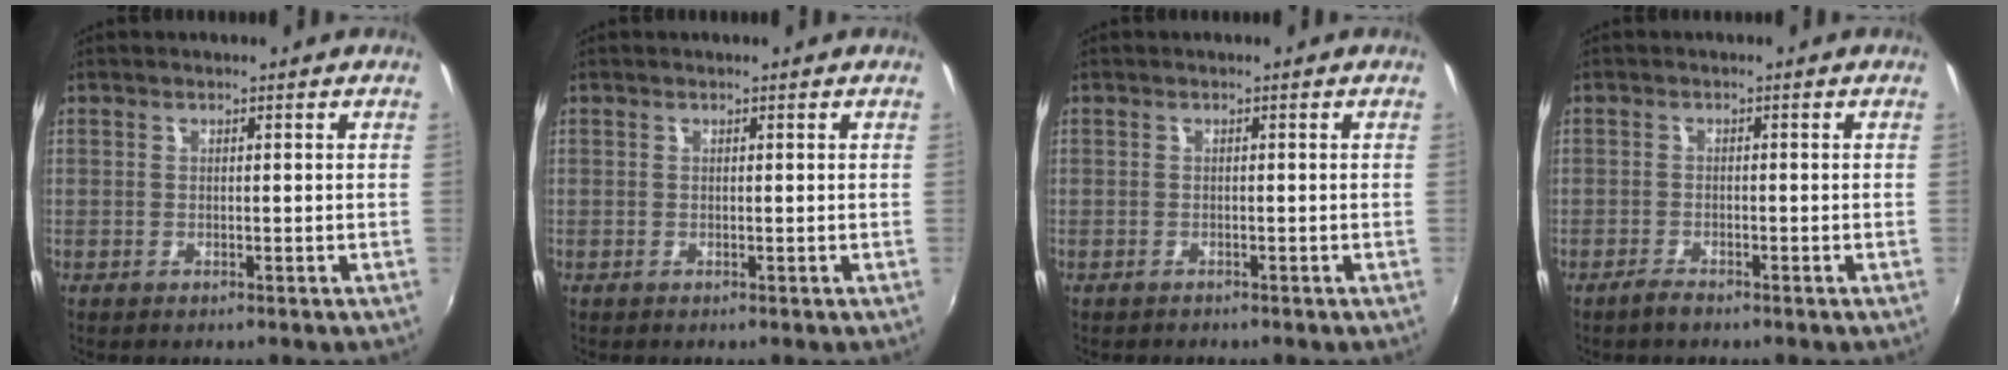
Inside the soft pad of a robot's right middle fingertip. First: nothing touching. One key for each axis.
{"total": 0.0}
{"total": 0.8, "fx": -0.8, "fy": 0.4, "fz": 0.1, "tx": -0.006, "ty": -0.002, "tz": -0.012}
{"total": 2.0, "fx": -1.8, "fy": 0.6, "fz": 0.8, "tx": -0.023, "ty": -0.004, "tz": -0.035}